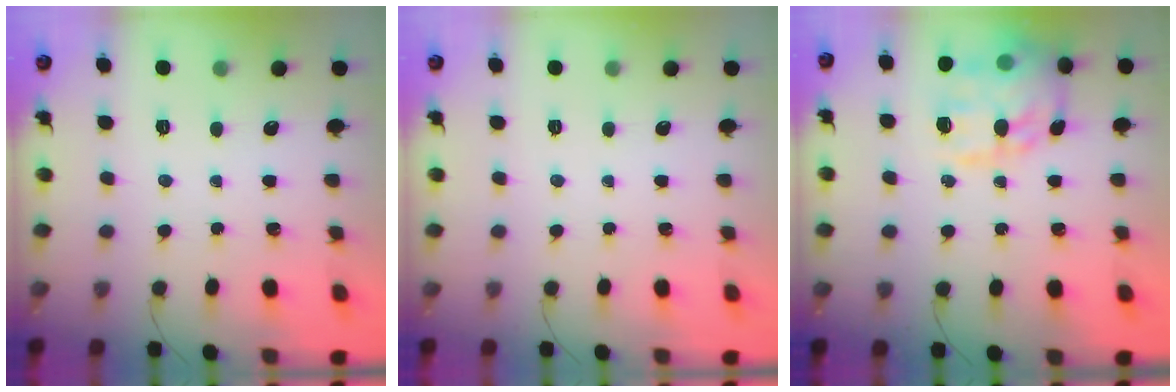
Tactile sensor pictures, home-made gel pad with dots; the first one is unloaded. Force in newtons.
{"total": 0.0}
{"total": 19.3, "press": 19.2, "slide": 1.8}